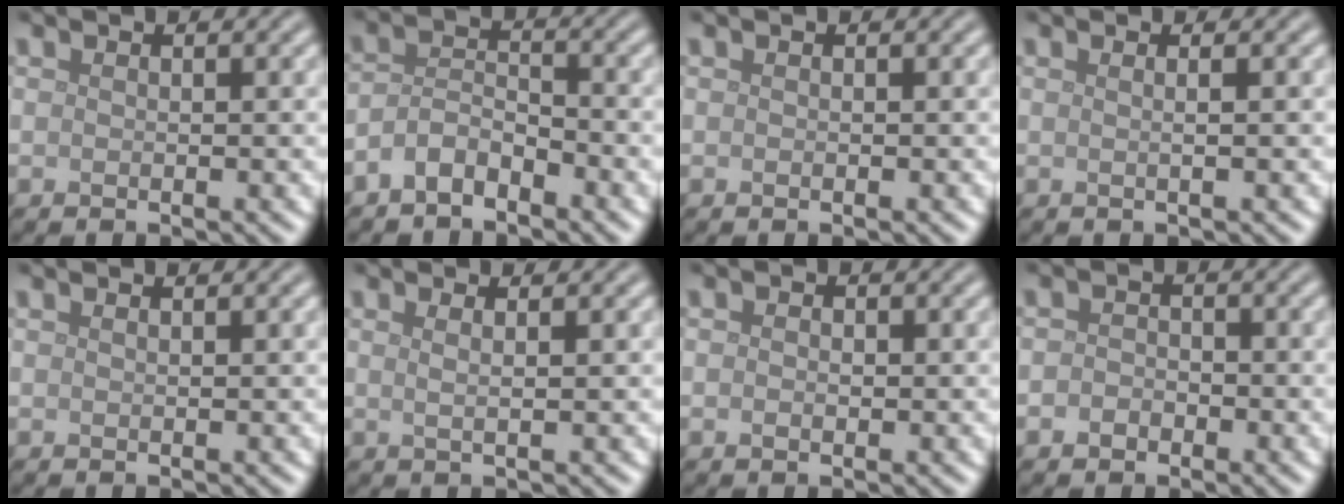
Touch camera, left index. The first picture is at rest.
{"total": 2.9, "force": [-2.1, 1.3, 1.6], "torque": [-0.034, 0.010, -0.047]}
{"total": 0.0}
{"total": 1.8, "force": [0.4, 0.8, 1.5], "torque": [-0.010, 0.001, -0.017]}
{"total": 0.6, "force": [0.4, 0.2, 0.3], "torque": [-0.001, 0.001, 0.006]}
{"total": 2.3, "force": [1.0, 1.0, 1.8], "torque": [-0.016, 0.004, -0.009]}
{"total": 0.9, "force": [0.0, 0.7, 0.7], "torque": [-0.010, -0.001, -0.002]}
{"total": 1.5, "force": [-0.7, 1.2, 0.6], "torque": [-0.005, 0.000, -0.018]}